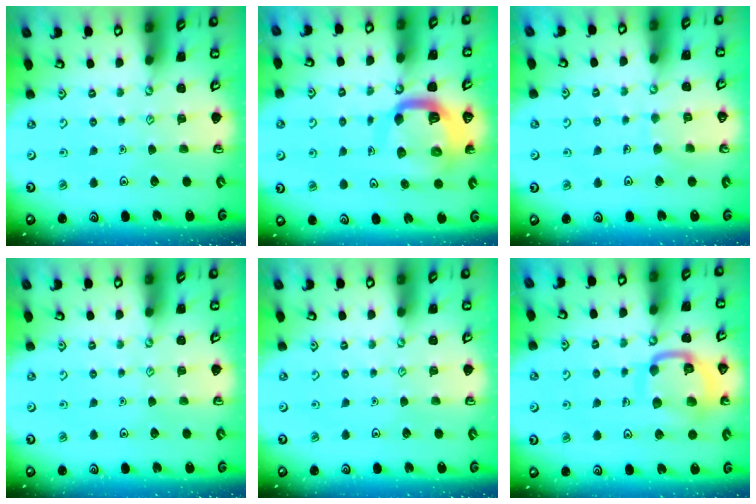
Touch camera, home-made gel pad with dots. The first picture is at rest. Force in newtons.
{"total": 12.8, "press": 12.7, "slide": 1.6}
{"total": 6.1, "press": 6.1, "slide": 0.5}
{"total": 0.0}
{"total": 0.0}
{"total": 13.4, "press": 13.4, "slide": 1.3}